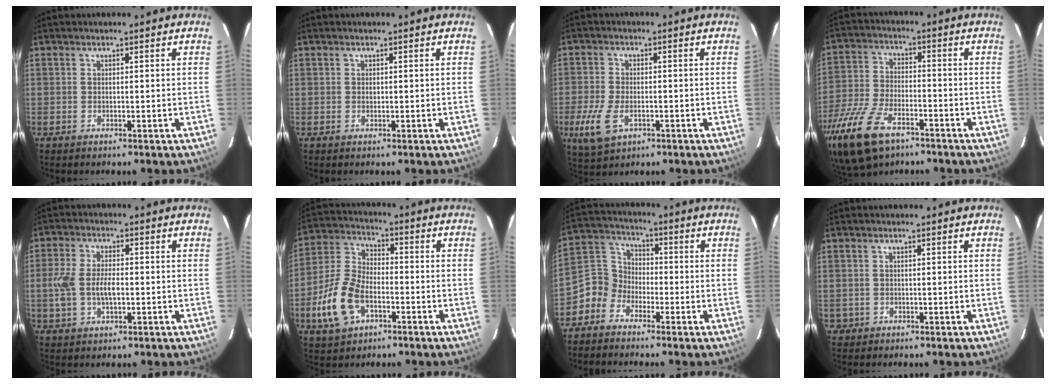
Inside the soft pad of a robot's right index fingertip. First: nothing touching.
{"total": 0.6, "force": [0.1, 0.4, 0.3], "torque": [-0.005, 0.002, 0.004]}
{"total": 8.4, "force": [-3.2, 4.8, 6.1], "torque": [-0.148, -0.012, -0.055]}
{"total": 18.0, "force": [-11.4, 8.8, 10.9], "torque": [-0.264, -0.036, -0.213]}
{"total": 7.4, "force": [-1.0, 4.0, 6.2], "torque": [-0.130, 0.003, -0.017]}
{"total": 12.5, "force": [-5.0, 7.4, 8.8], "torque": [-0.203, 0.009, -0.094]}
{"total": 6.7, "force": [-3.8, 5.4, 1.2], "torque": [-0.029, 0.031, -0.093]}
{"total": 1.7, "force": [-0.3, 1.7, 0.1], "torque": [-0.002, 0.004, 0.000]}